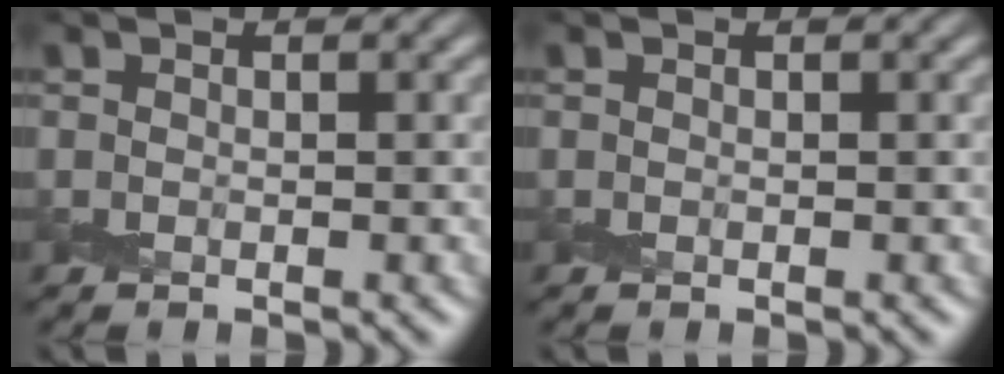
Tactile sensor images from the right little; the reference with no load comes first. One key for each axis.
{"total": 0.0}